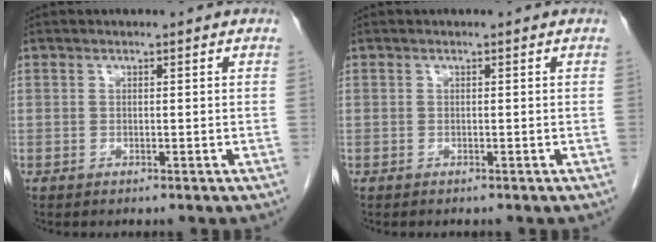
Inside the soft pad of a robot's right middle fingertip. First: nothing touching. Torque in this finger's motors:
{"motor_torque": [-0.08, -0.15, -0.07, -0.01]}